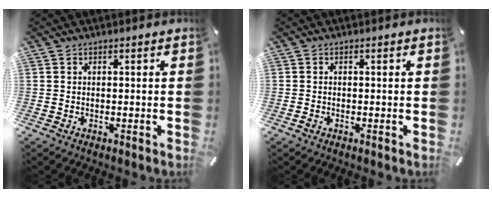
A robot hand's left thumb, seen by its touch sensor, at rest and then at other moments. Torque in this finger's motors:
{"motor_torque": [0.11, 0.06, 0.06, -0.02, -0.02]}